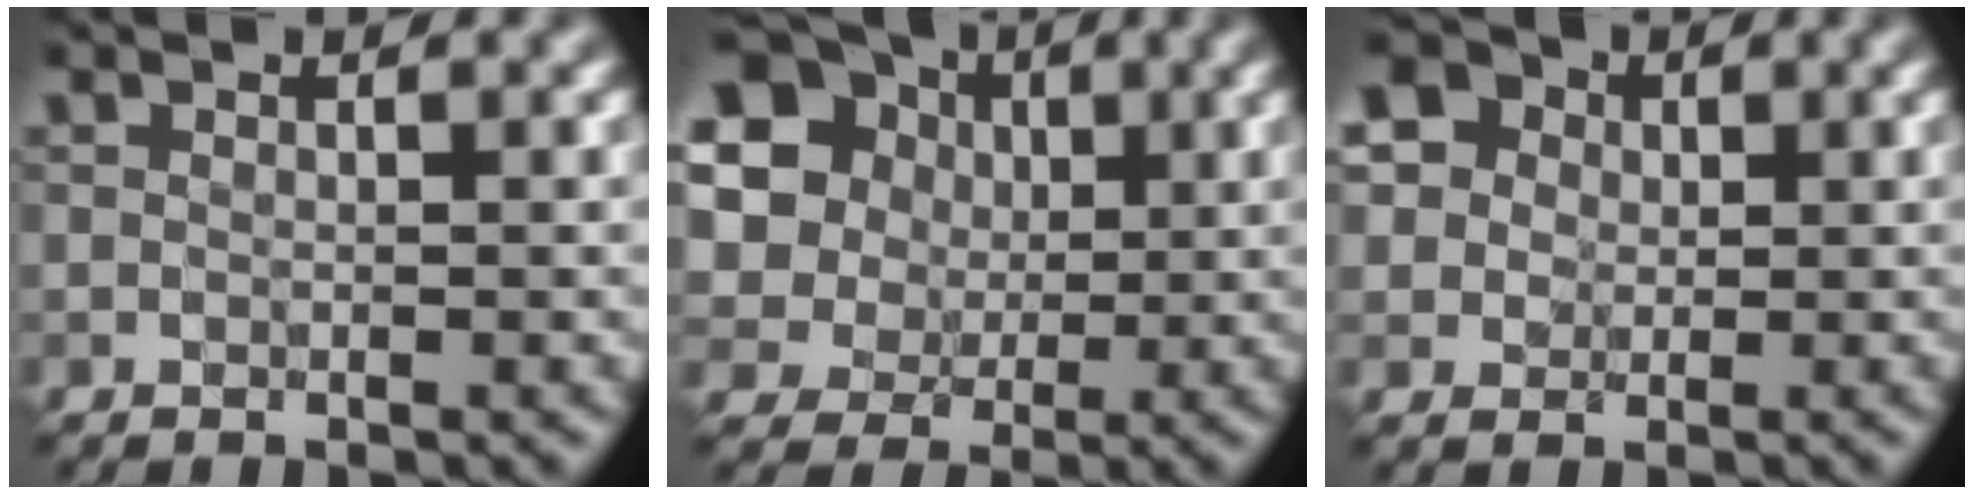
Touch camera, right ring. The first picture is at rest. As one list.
[{"total": 15.9, "force": [5.5, 13.5, 6.2], "torque": [-0.183, 0.041, 0.089]}, {"total": 6.1, "force": [2.1, 5.3, 2.0], "torque": [-0.032, 0.035, 0.010]}]